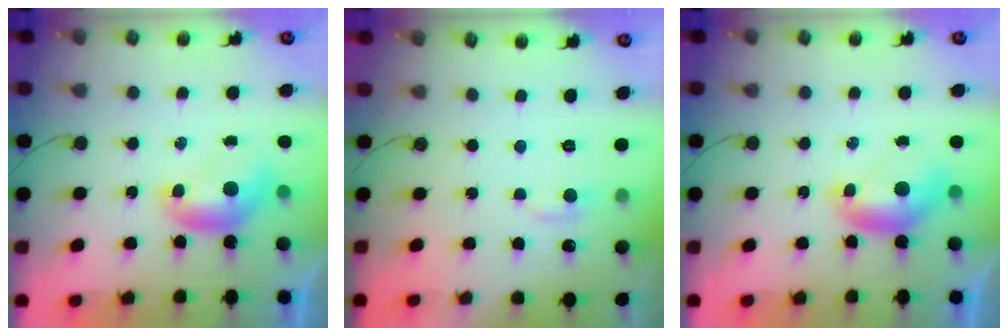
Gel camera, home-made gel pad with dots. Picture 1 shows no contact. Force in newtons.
{"total": 1.6, "press": 1.4, "slide": 0.7}
{"total": 0.0}